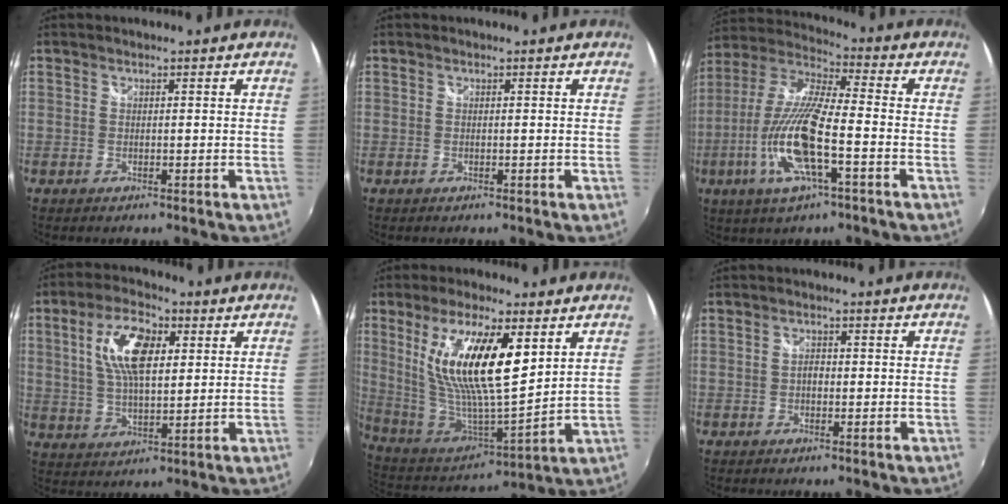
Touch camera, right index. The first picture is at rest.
{"total": 0.0}
{"total": 16.3, "force": [-5.6, 3.4, 14.9], "torque": [-0.311, -0.016, -0.112]}
{"total": 11.3, "force": [3.2, 5.1, 9.5], "torque": [-0.184, 0.016, 0.060]}
{"total": 19.9, "force": [7.4, 5.6, 17.6], "torque": [-0.332, -0.003, 0.147]}
{"total": 1.4, "force": [-0.3, 1.0, 0.9], "torque": [-0.017, 0.004, -0.008]}